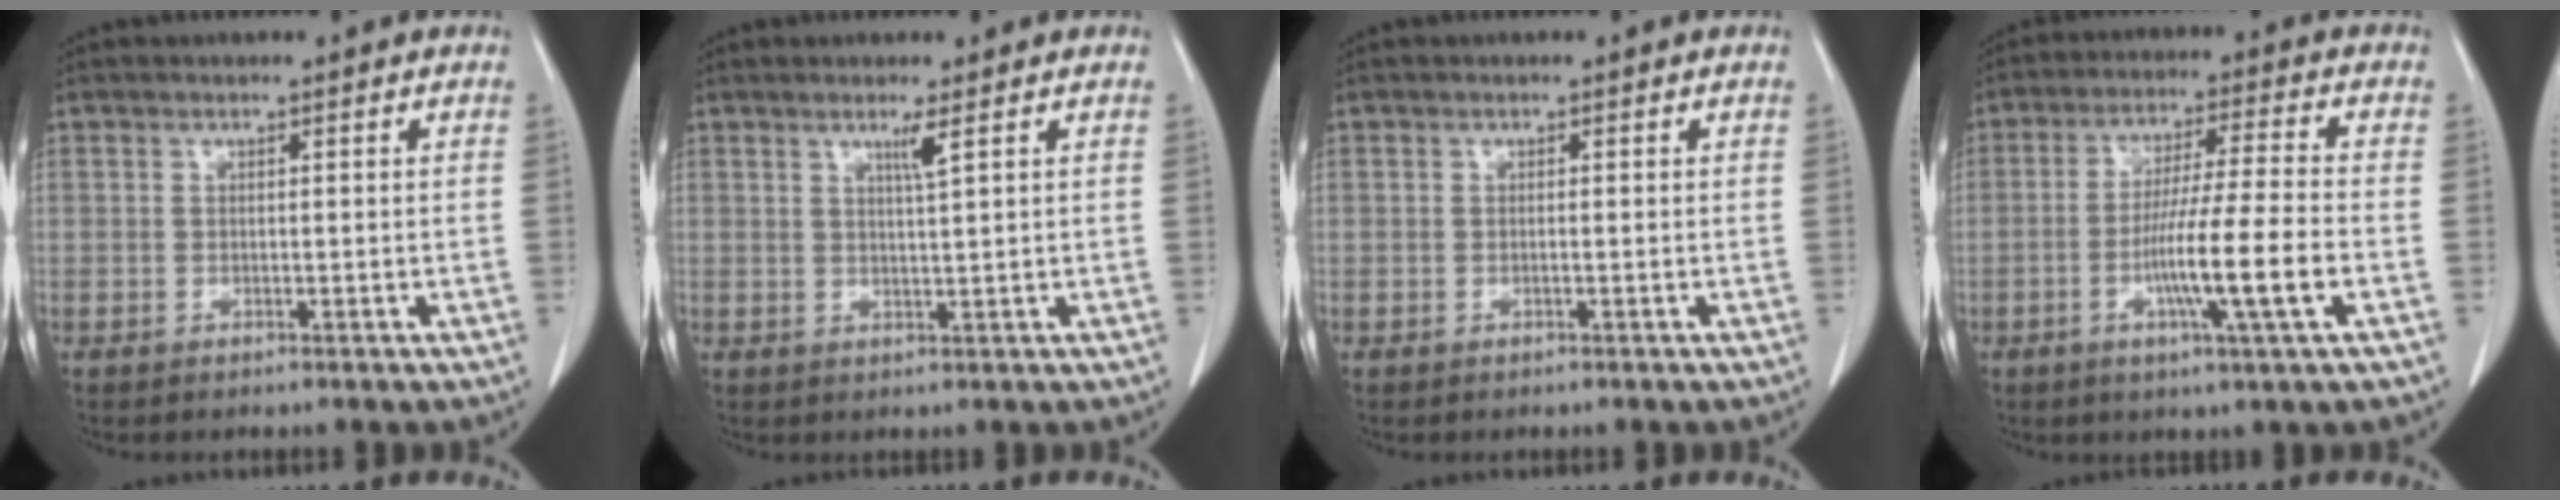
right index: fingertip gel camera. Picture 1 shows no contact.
{"total": 2.1, "force": [1.2, -0.6, 1.7], "torque": [-0.033, -0.007, 0.024]}
{"total": 0.0}
{"total": 11.1, "force": [-3.3, -0.6, 10.6], "torque": [-0.193, -0.009, -0.060]}